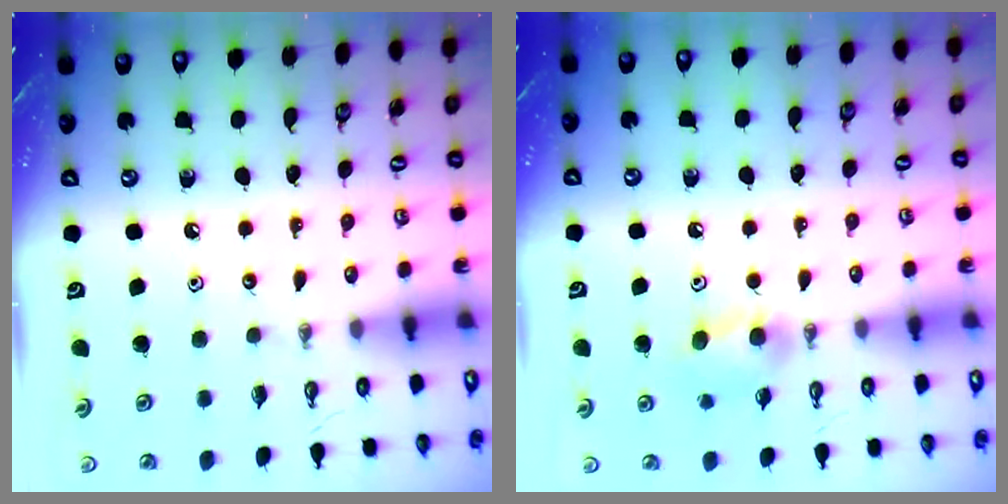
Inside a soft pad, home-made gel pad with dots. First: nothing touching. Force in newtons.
{"total": 9.8, "press": 6.2, "slide": 7.6}